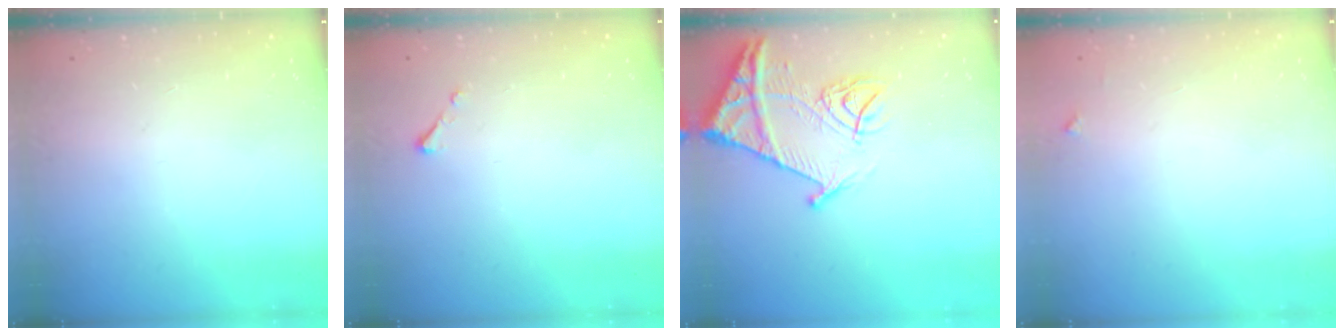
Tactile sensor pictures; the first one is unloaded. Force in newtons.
{"total": 2.5, "press": 2.5, "slide": 0.3}
{"total": 13.6, "press": 13.6, "slide": 1.5}
{"total": 3.3, "press": 3.3, "slide": 0.4}